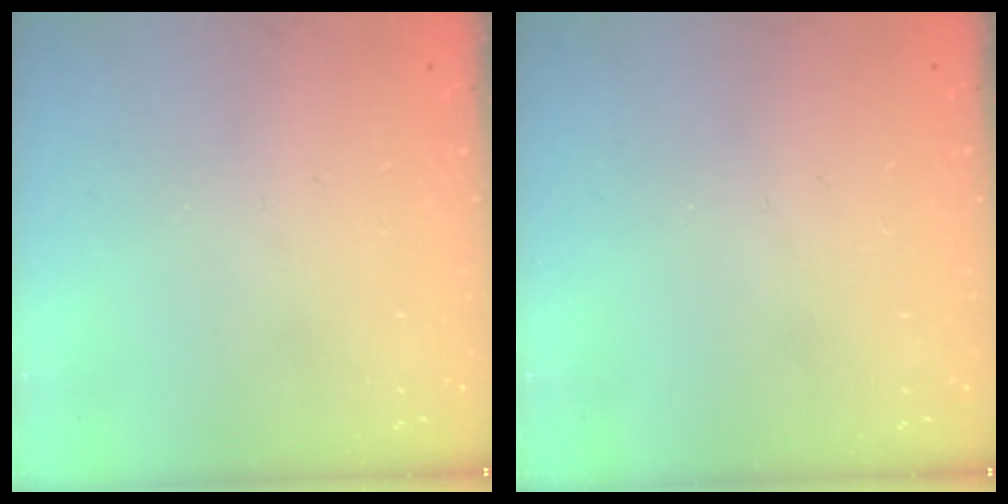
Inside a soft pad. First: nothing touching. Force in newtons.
{"total": 0.0}